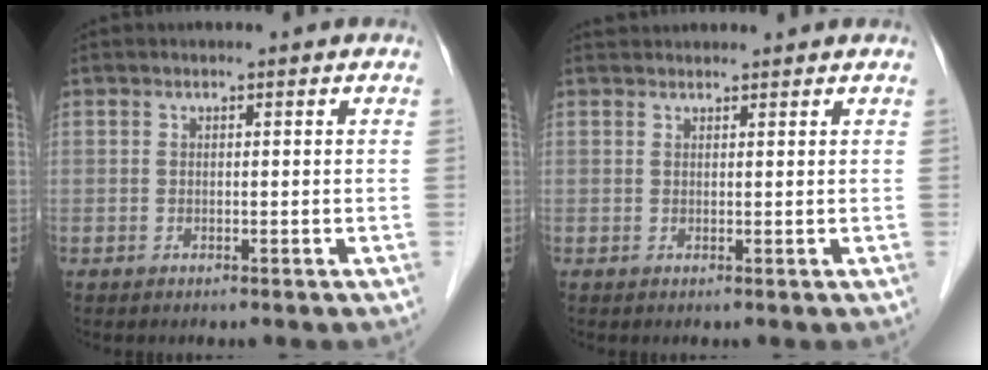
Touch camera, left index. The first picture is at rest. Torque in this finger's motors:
{"motor_torque": [0.10, 0.01, -0.01, -0.01]}